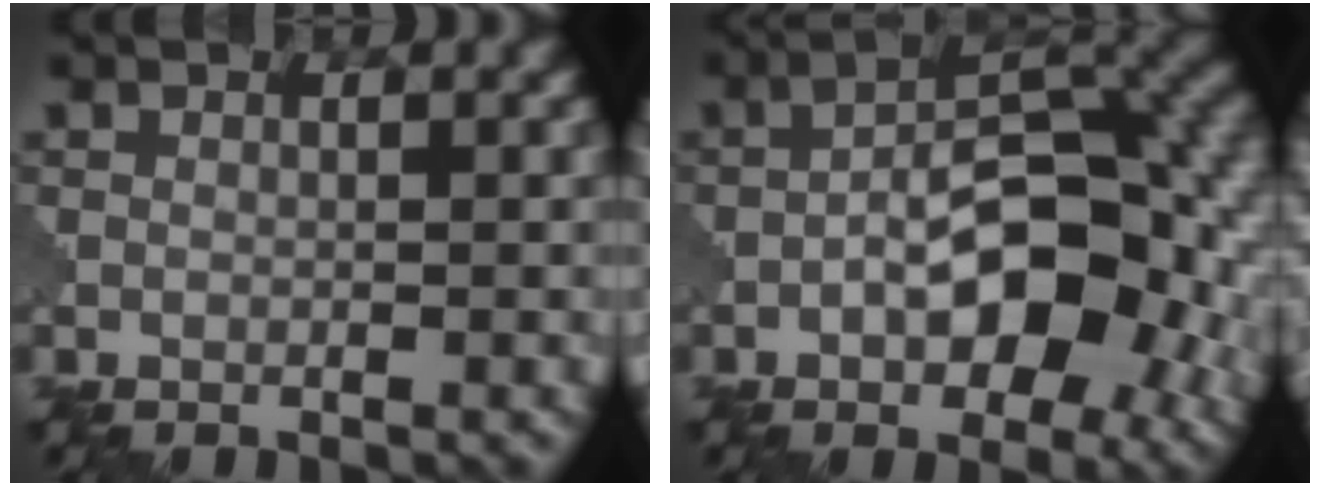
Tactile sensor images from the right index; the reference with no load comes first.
{"total": 11.4, "force": [-2.7, 5.6, 9.5], "torque": [-0.133, 0.011, -0.046]}